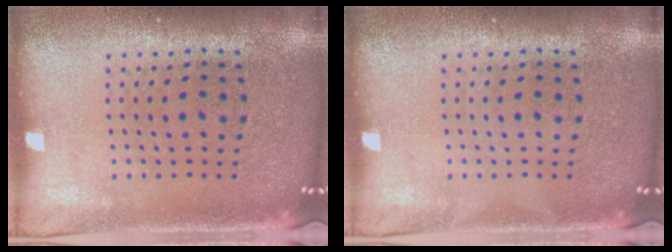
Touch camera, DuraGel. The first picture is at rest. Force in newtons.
{"total": 0.0}